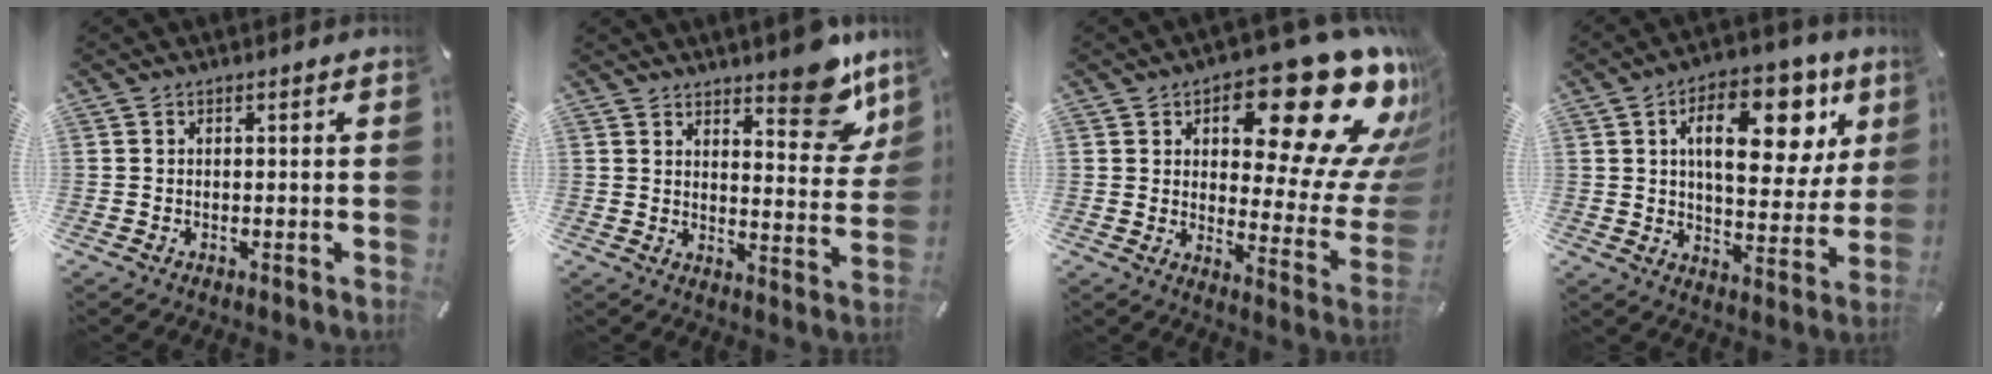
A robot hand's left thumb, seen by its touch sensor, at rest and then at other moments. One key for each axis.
{"total": 12.2, "fx": 9.0, "fy": 5.1, "fz": 6.4, "tx": -0.056, "ty": -0.071, "tz": 0.154}
{"total": 24.1, "fx": 14.3, "fy": 10.3, "fz": 16.5, "tx": -0.197, "ty": -0.111, "tz": 0.227}
{"total": 18.2, "fx": 7.1, "fy": 9.9, "fz": 13.6, "tx": -0.190, "ty": -0.021, "tz": 0.112}